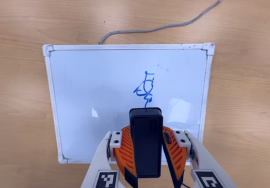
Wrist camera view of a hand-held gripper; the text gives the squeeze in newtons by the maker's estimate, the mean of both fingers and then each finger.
{"total": 11.1, "left": 10.8, "right": 11.4}